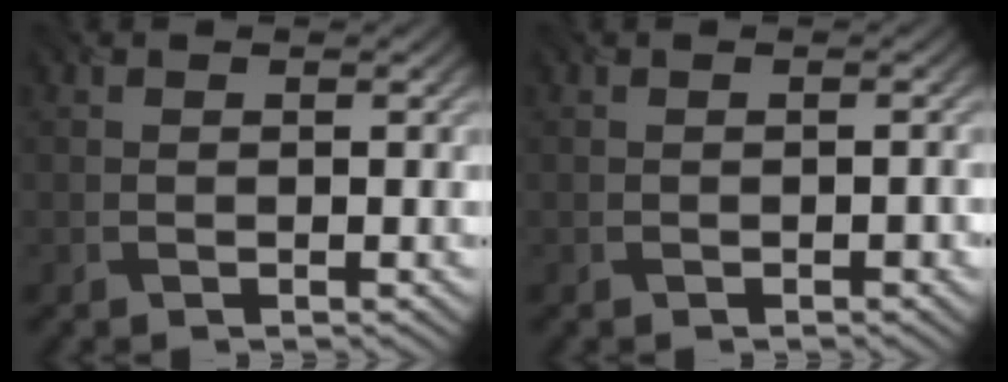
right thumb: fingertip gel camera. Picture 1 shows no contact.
{"total": 0.7, "force": [-0.3, 0.3, 0.5], "torque": [-0.006, -0.001, -0.003]}